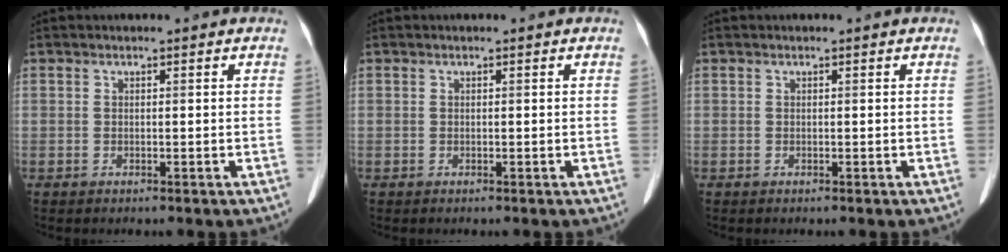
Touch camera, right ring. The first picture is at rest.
{"total": 0.0}
{"total": 0.0}